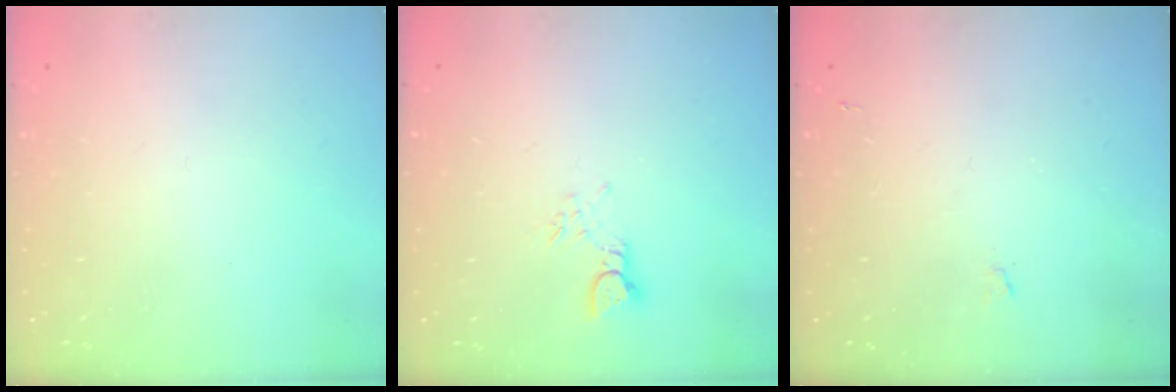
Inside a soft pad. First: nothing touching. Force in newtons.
{"total": 3.3, "press": 3.3, "slide": 0.2}
{"total": 3.8, "press": 3.8, "slide": 0.6}